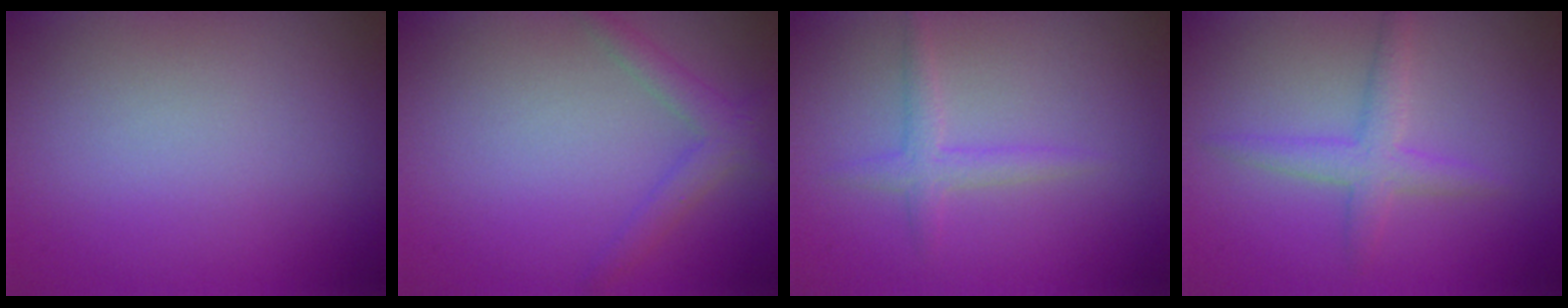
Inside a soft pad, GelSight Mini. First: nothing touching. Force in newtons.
{"total": 2.2, "press": 2.2, "slide": 0.1}
{"total": 1.8, "press": 1.8, "slide": 0.1}
{"total": 2.6, "press": 2.6, "slide": 0.0}